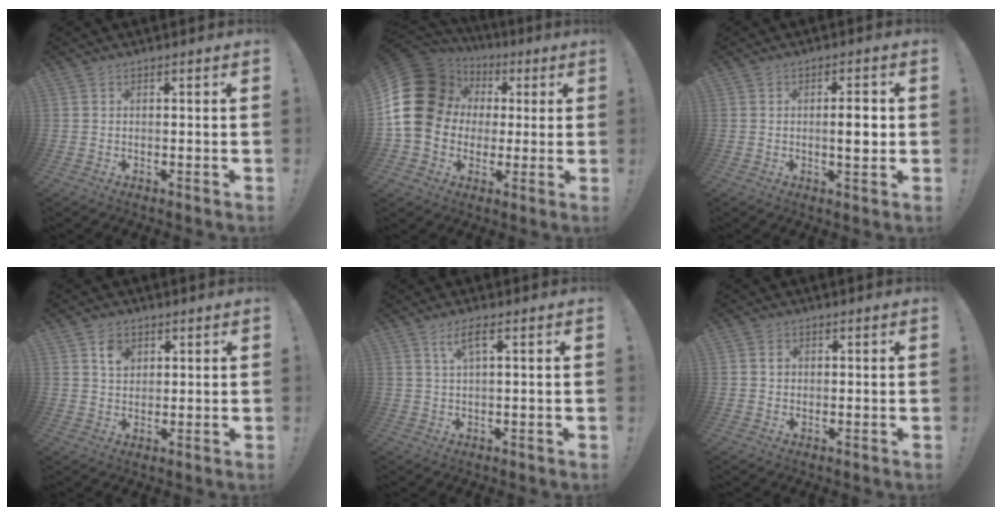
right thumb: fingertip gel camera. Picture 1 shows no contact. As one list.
[{"total": 21.6, "force": [2.5, 18.0, 11.8], "torque": [-0.212, -0.005, 0.076]}, {"total": 5.0, "force": [-0.3, 1.4, 4.8], "torque": [-0.065, -0.001, -0.013]}, {"total": 4.6, "force": [2.2, 3.5, 1.9], "torque": [-0.020, -0.005, 0.038]}, {"total": 4.2, "force": [1.8, 0.6, 3.7], "torque": [-0.069, 0.000, 0.027]}, {"total": 1.5, "force": [0.2, 1.4, 0.6], "torque": [-0.009, 0.003, 0.002]}]